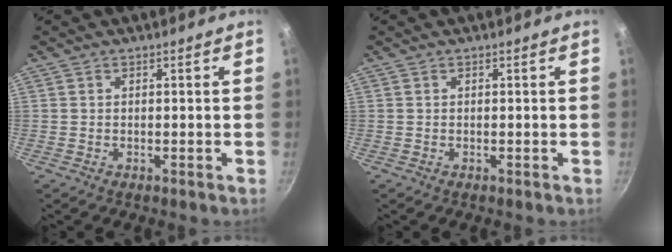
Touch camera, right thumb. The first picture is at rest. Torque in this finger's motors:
{"motor_torque": [-0.07, -0.06, 0.00, 0.00, 0.00]}